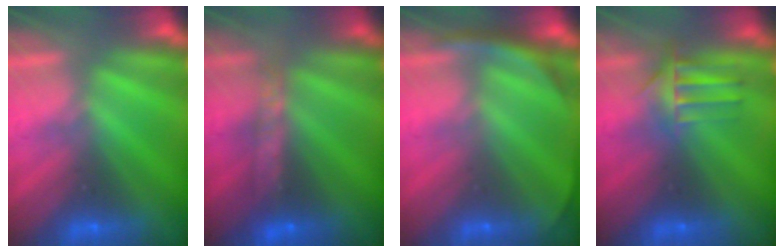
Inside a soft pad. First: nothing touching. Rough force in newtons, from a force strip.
{"total": 8.5}
{"total": 3.5}
{"total": 4.5}